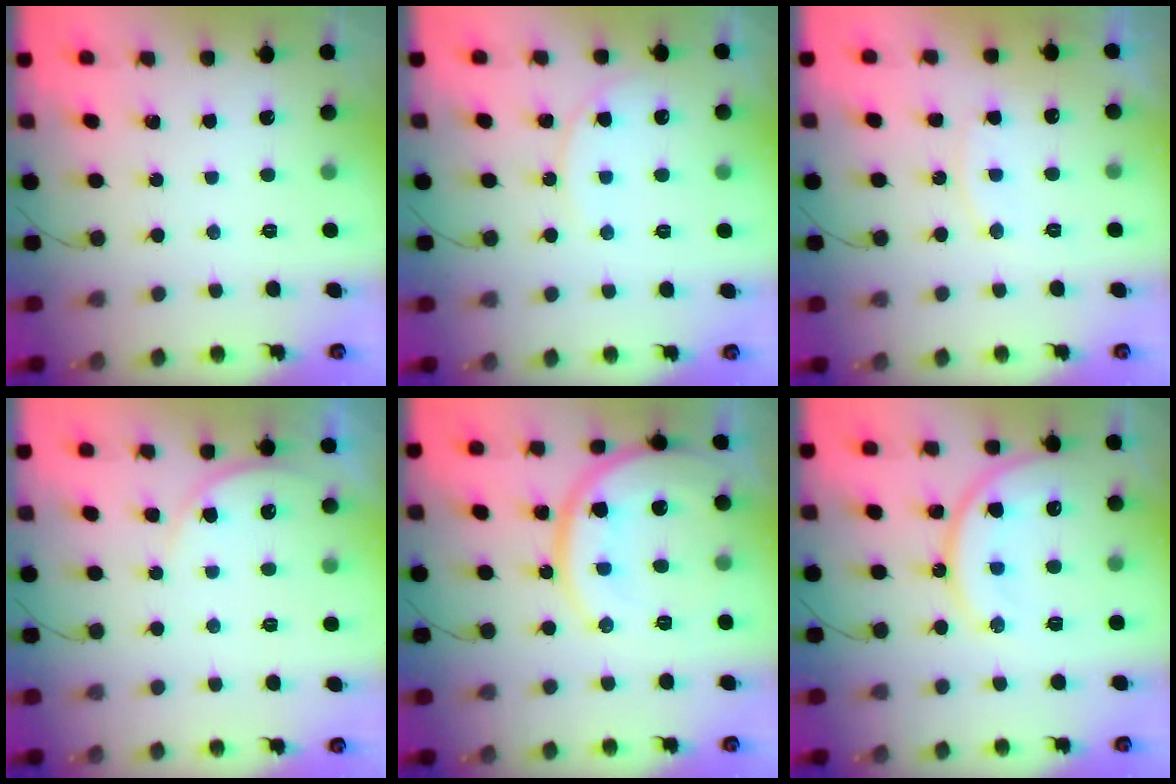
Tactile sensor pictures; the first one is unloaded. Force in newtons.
{"total": 8.6, "press": 8.6, "slide": 0.4}
{"total": 7.4, "press": 7.4, "slide": 0.3}
{"total": 4.7, "press": 4.6, "slide": 0.6}
{"total": 16.7, "press": 16.6, "slide": 1.6}
{"total": 14.7, "press": 14.6, "slide": 1.3}